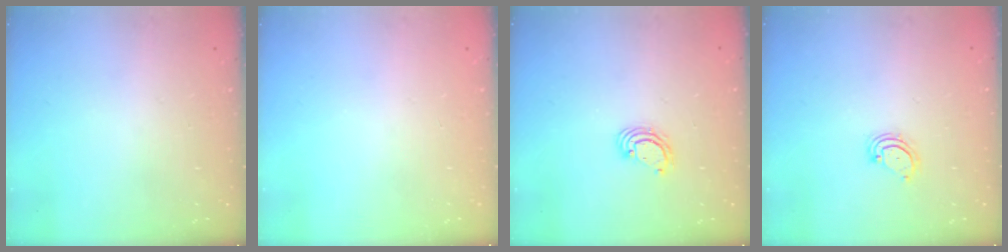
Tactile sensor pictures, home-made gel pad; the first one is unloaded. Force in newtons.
{"total": 0.0}
{"total": 3.8, "press": 3.8, "slide": 0.2}
{"total": 3.3, "press": 3.2, "slide": 0.7}